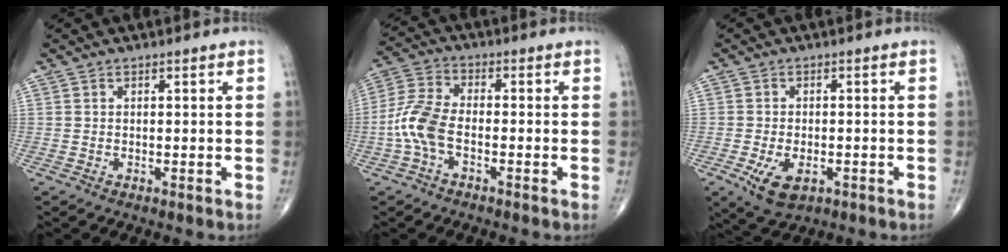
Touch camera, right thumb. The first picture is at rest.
{"total": 8.1, "force": [-2.3, 4.1, 6.6], "torque": [-0.153, 0.025, -0.054]}
{"total": 6.1, "force": [-2.3, 3.4, 4.6], "torque": [-0.081, -0.001, -0.029]}